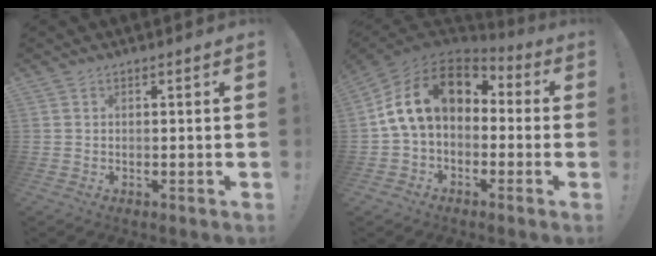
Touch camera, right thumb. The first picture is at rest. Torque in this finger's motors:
{"motor_torque": [2.19, 2.43, 1.71, -0.29, 0.20]}